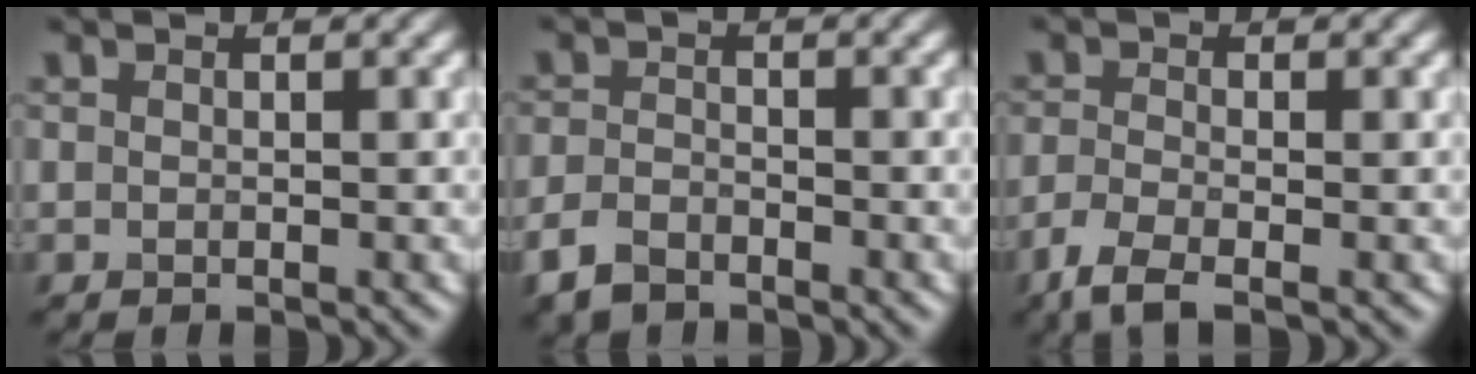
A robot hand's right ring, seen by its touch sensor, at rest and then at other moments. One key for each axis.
{"total": 2.6, "fx": -2.0, "fy": 1.2, "fz": 1.1, "tx": -0.026, "ty": -0.004, "tz": -0.050}
{"total": 3.1, "fx": -2.1, "fy": 0.8, "fz": 2.1, "tx": -0.051, "ty": -0.009, "tz": -0.055}